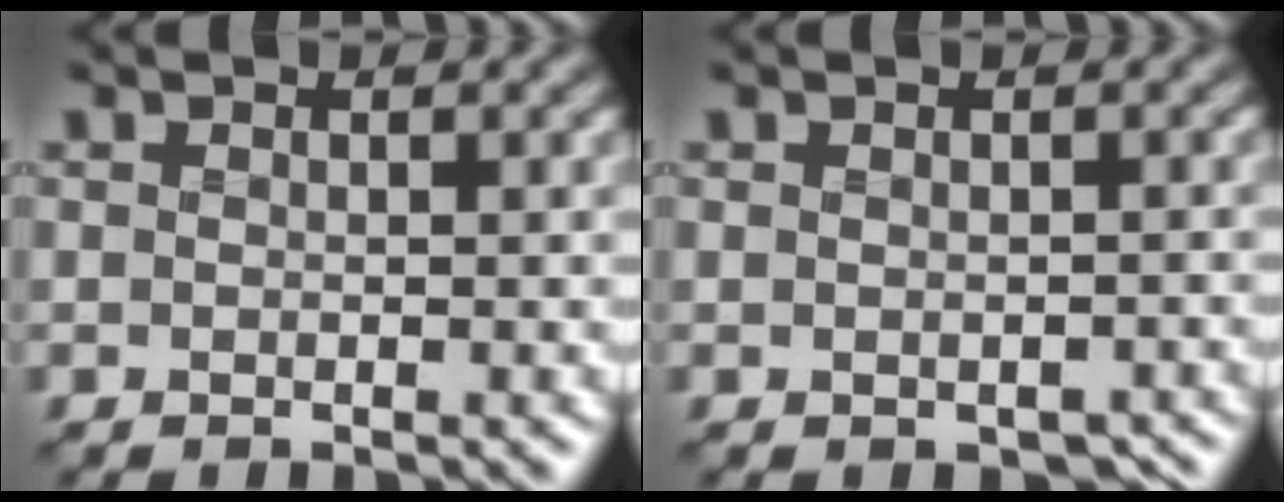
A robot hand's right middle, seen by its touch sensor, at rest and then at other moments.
{"total": 1.8, "force": [-1.0, 1.1, 1.0], "torque": [-0.009, -0.015, -0.002]}